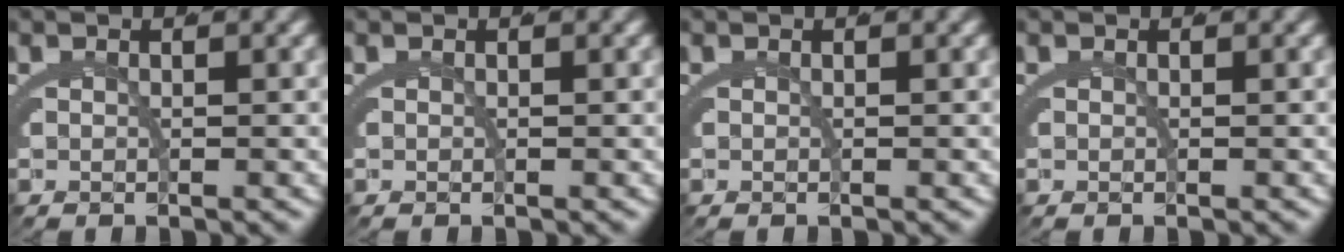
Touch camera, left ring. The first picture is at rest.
{"total": 0.0}
{"total": 0.0}
{"total": 0.0}